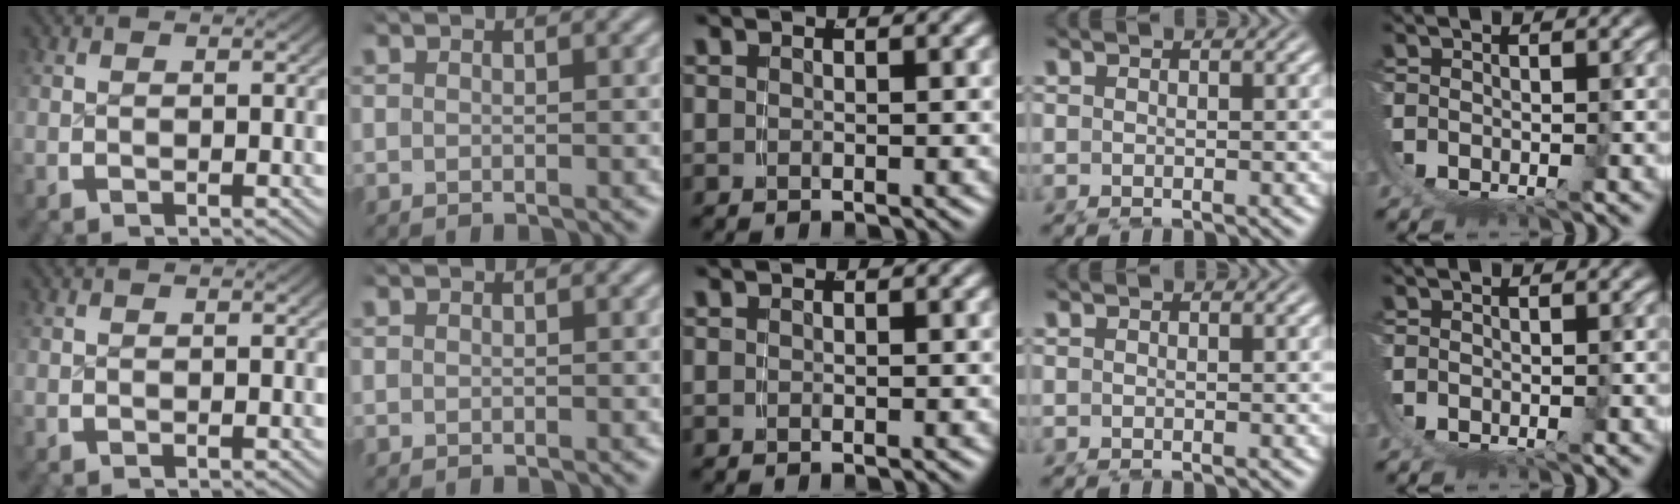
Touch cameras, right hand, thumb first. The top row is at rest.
{}